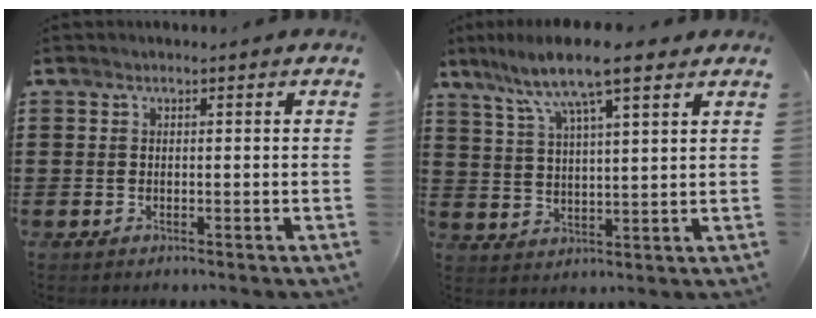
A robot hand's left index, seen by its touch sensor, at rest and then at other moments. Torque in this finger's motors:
{"motor_torque": [1.17, -0.97, 0.68, 0.21]}